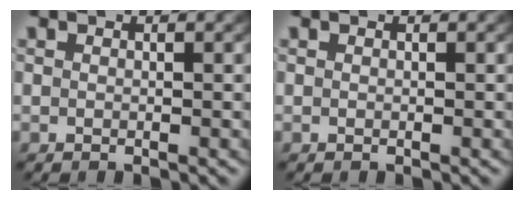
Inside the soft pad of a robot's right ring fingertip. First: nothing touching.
{"total": 0.0}